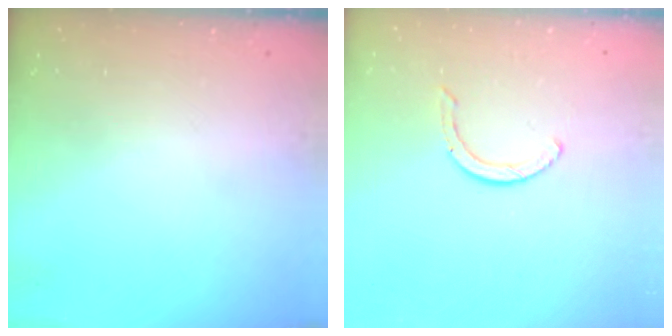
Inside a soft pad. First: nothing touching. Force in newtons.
{"total": 2.9, "press": 2.9, "slide": 0.4}